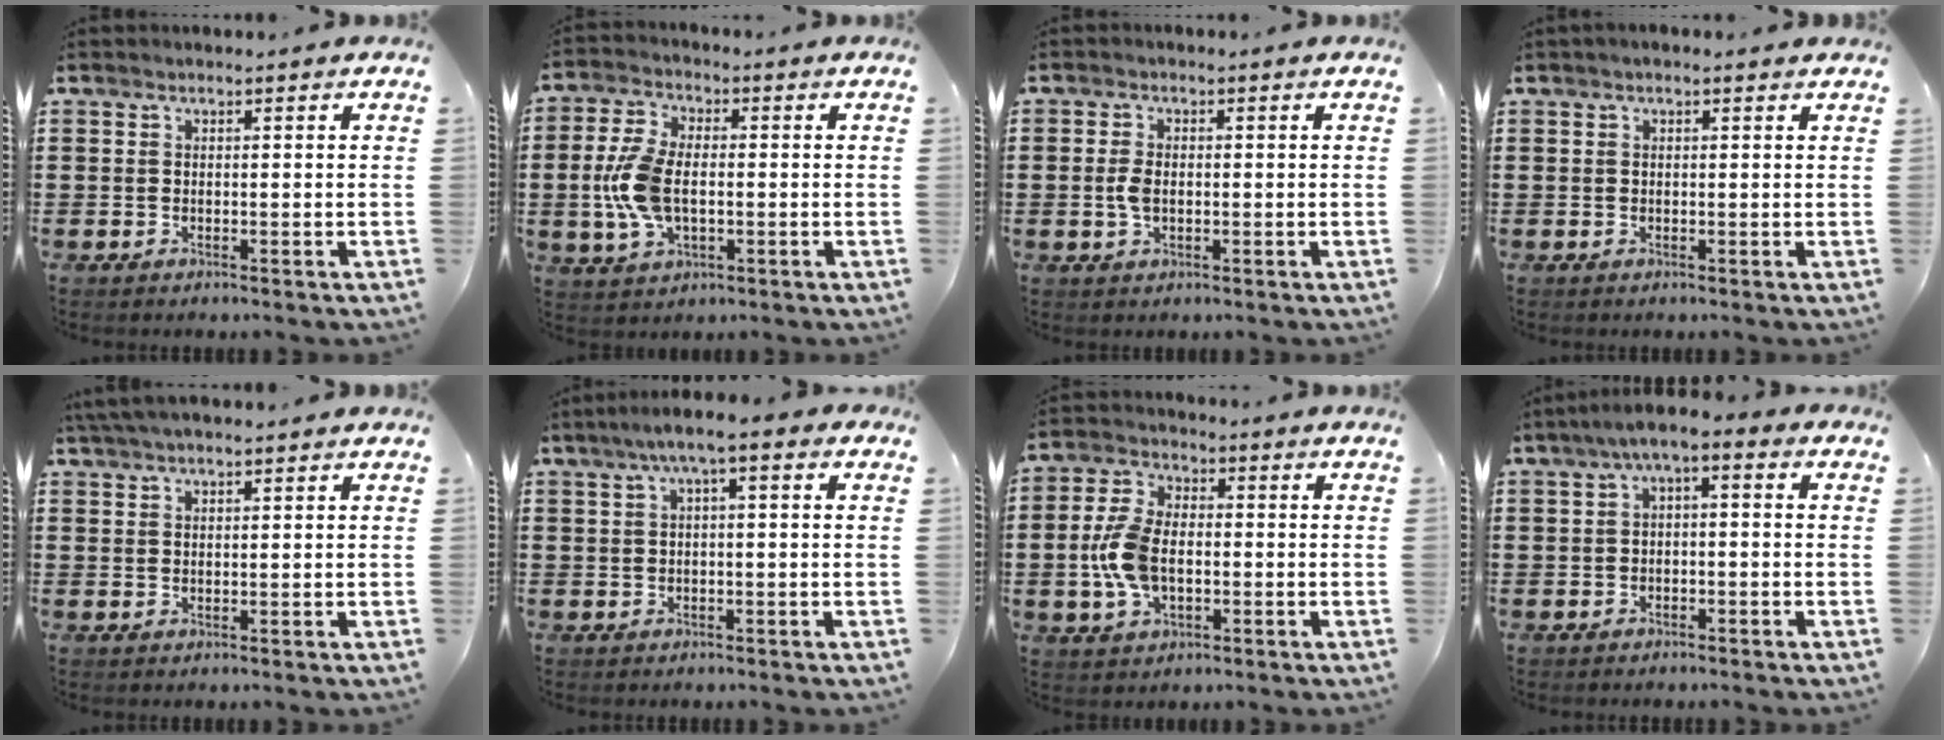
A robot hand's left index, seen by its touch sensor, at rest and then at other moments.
{"total": 8.9, "force": [-0.7, 4.9, 7.4], "torque": [-0.189, -0.004, -0.022]}
{"total": 3.1, "force": [-0.2, 1.6, 2.6], "torque": [-0.065, -0.002, -0.008]}
{"total": 0.8, "force": [0.3, 0.2, 0.7], "torque": [-0.013, 0.003, 0.005]}
{"total": 2.3, "force": [2.0, 0.3, 1.2], "torque": [-0.028, 0.003, 0.038]}
{"total": 3.4, "force": [0.2, 0.4, 3.3], "torque": [-0.069, 0.002, -0.003]}
{"total": 8.6, "force": [-1.0, 5.1, 6.9], "torque": [-0.171, 0.001, -0.025]}
{"total": 3.0, "force": [-2.0, 0.5, 2.2], "torque": [-0.042, 0.002, -0.045]}